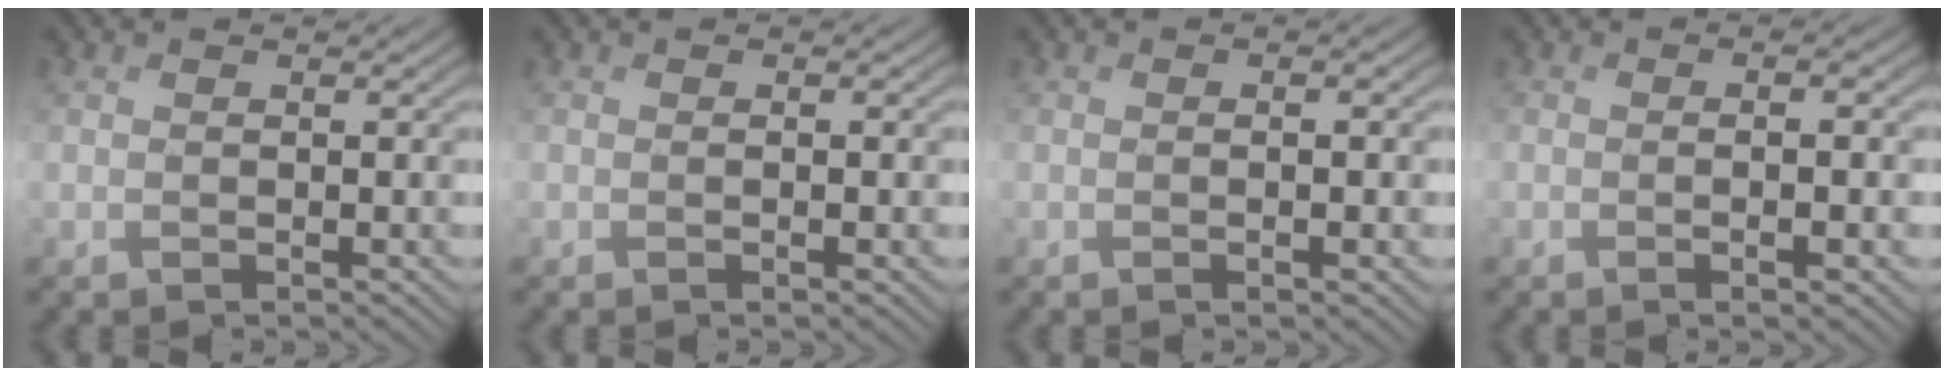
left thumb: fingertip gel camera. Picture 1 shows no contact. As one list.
[{"total": 0.7, "force": [-0.1, 0.1, 0.7], "torque": [-0.011, -0.001, -0.003]}, {"total": 1.7, "force": [-0.3, 0.2, 1.6], "torque": [-0.028, 0.000, -0.006]}, {"total": 3.6, "force": [-0.5, 0.8, 3.4], "torque": [-0.057, 0.001, -0.011]}]